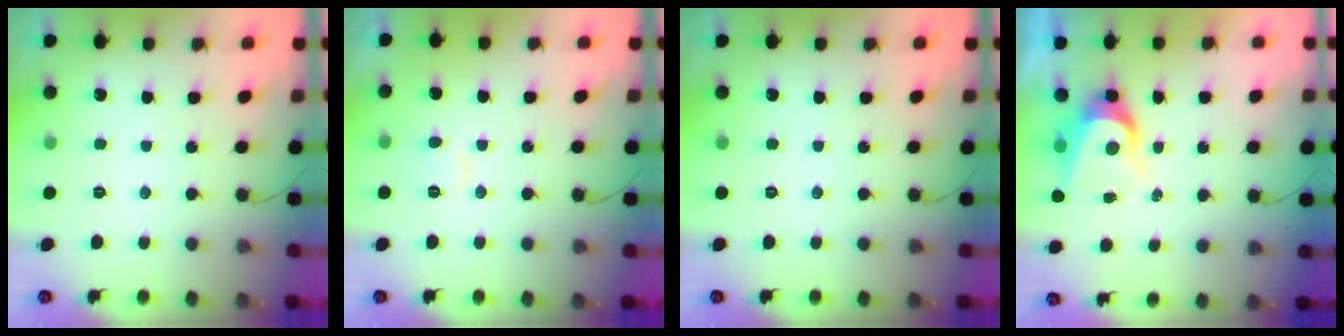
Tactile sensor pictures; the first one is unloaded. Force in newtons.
{"total": 5.4, "press": 5.4, "slide": 0.7}
{"total": 0.0}
{"total": 6.8, "press": 6.7, "slide": 0.4}